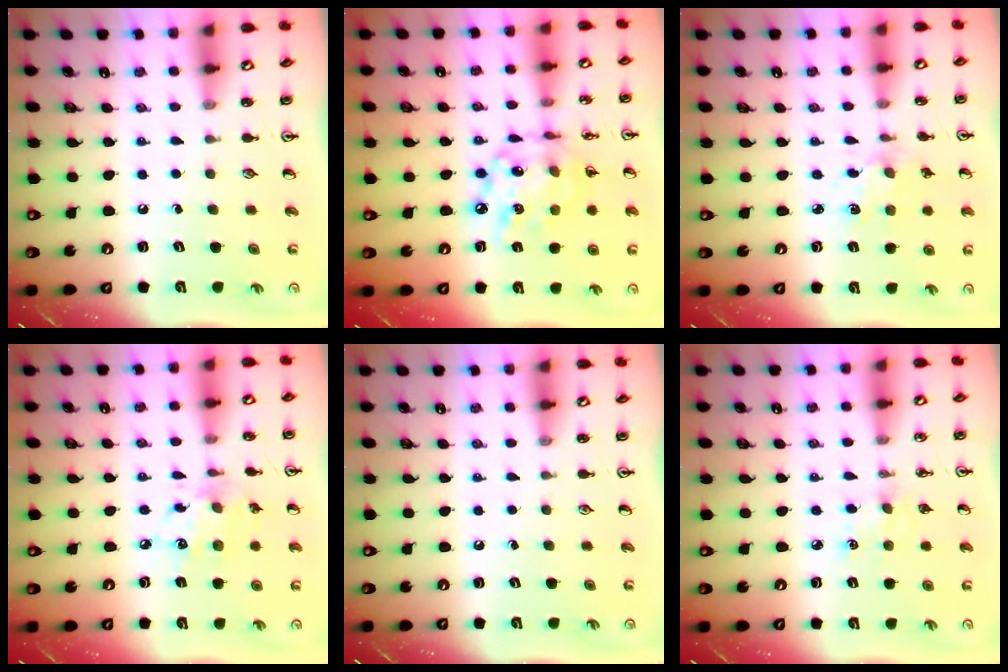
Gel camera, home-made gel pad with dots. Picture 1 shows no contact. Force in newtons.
{"total": 14.3, "press": 14.3, "slide": 1.1}
{"total": 2.7, "press": 2.6, "slide": 0.4}
{"total": 9.0, "press": 9.0, "slide": 0.6}
{"total": 0.0}
{"total": 4.0, "press": 4.0, "slide": 0.5}